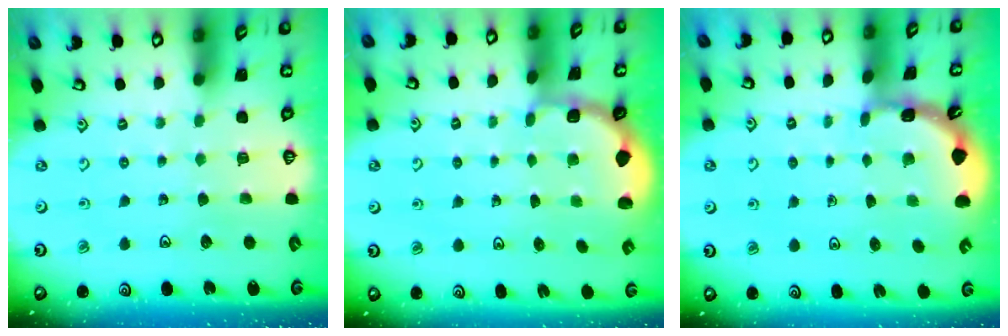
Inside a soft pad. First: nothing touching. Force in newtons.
{"total": 1.9, "press": 1.8, "slide": 0.7}
{"total": 1.9, "press": 1.9, "slide": 0.1}